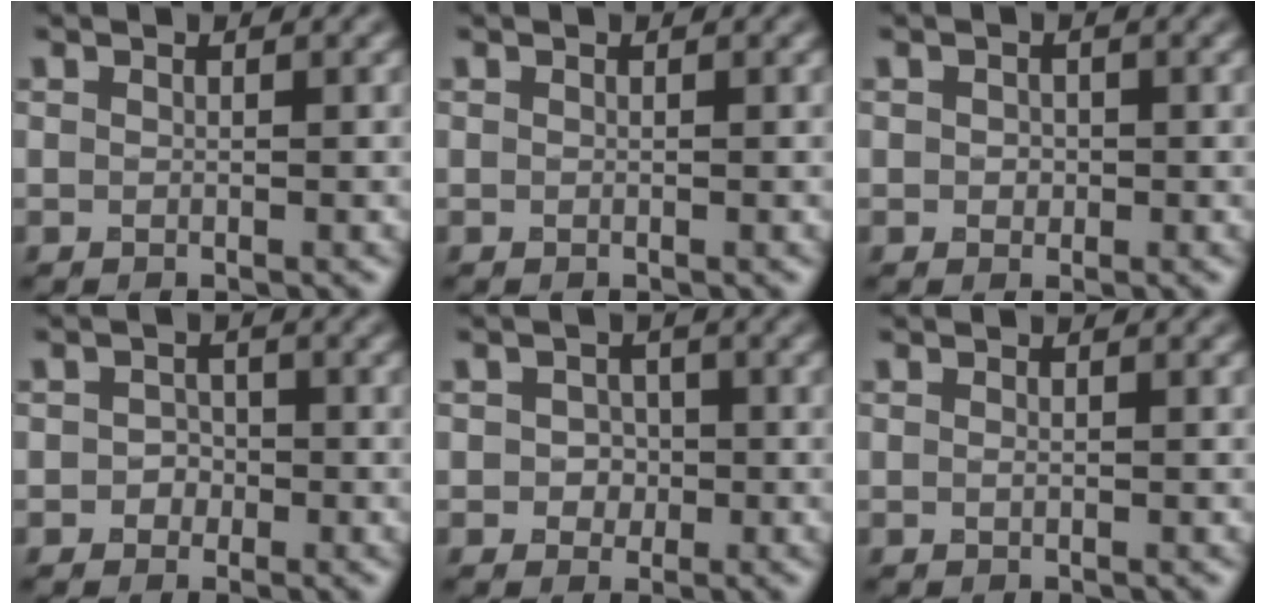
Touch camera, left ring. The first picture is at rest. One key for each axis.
{"total": 0.0}
{"total": 0.9, "fx": 0.0, "fy": 0.8, "fz": 0.4, "tx": -0.006, "ty": -0.002, "tz": -0.002}
{"total": 1.4, "fx": -0.3, "fy": 1.3, "fz": 0.4, "tx": 0.000, "ty": 0.001, "tz": -0.008}
{"total": 1.7, "fx": -0.1, "fy": 1.6, "fz": 0.6, "tx": -0.003, "ty": -0.001, "tz": -0.004}
{"total": 0.0}